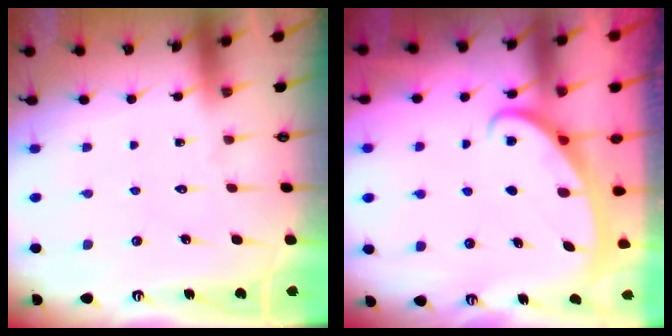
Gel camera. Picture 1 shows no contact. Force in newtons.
{"total": 2.7, "press": 2.7, "slide": 0.4}